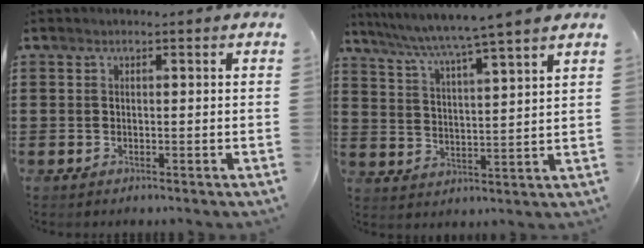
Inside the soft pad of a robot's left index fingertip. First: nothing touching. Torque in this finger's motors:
{"motor_torque": [0.37, 0.29, 0.86, 0.19]}